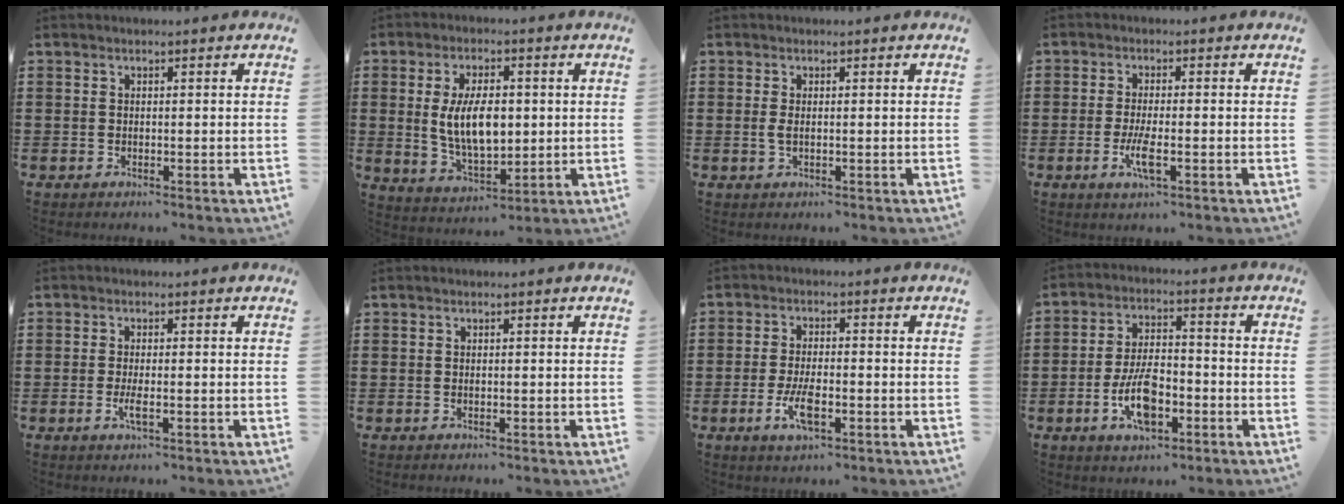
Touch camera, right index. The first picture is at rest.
{"total": 9.2, "force": [0.8, 4.6, 7.9], "torque": [-0.148, 0.001, 0.010]}
{"total": 1.2, "force": [0.0, 0.3, 1.2], "torque": [-0.023, 0.001, -0.001]}
{"total": 4.1, "force": [-1.4, 0.7, 3.8], "torque": [-0.083, -0.010, -0.030]}
{"total": 2.3, "force": [-0.7, 0.3, 2.1], "torque": [-0.052, -0.008, -0.016]}
{"total": 0.0}
{"total": 5.2, "force": [-1.9, 1.7, 4.6], "torque": [-0.103, -0.007, -0.039]}
{"total": 8.5, "force": [-3.1, 4.0, 6.9], "torque": [-0.145, 0.002, -0.058]}